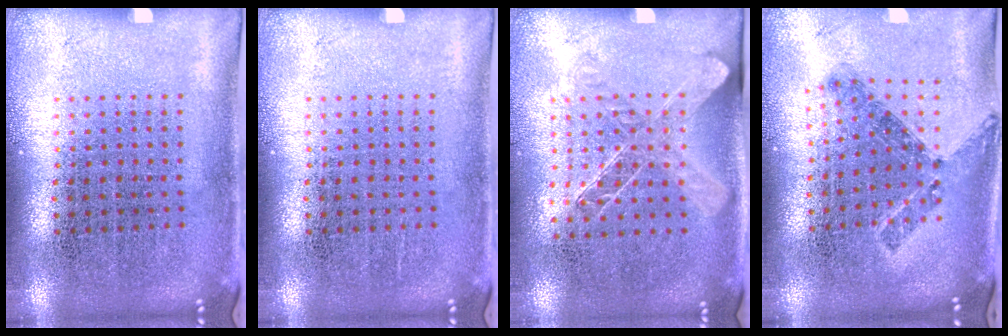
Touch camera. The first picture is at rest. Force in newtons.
{"total": 0.0}
{"total": 1.3, "press": 1.1, "slide": 0.7}
{"total": 0.8, "press": 0.8, "slide": 0.3}